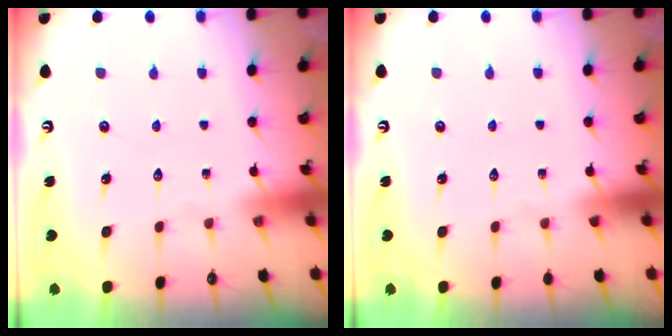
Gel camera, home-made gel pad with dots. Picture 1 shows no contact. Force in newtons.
{"total": 0.0}